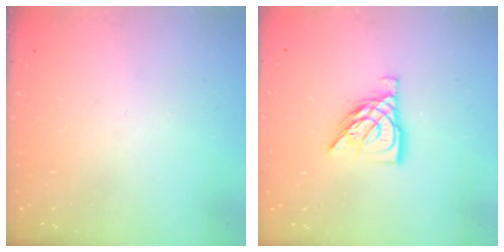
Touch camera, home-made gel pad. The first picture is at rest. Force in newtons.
{"total": 10.3, "press": 10.2, "slide": 0.8}